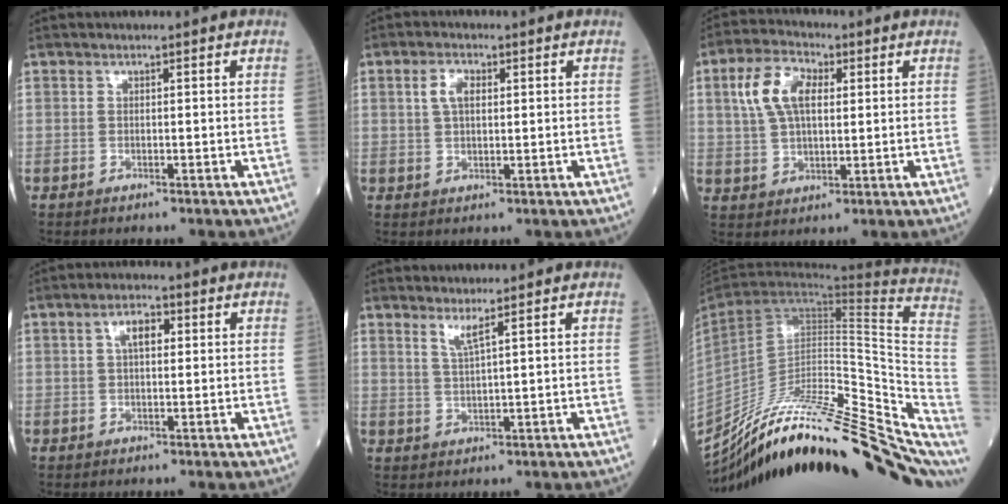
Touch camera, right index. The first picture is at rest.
{"total": 3.5, "force": [1.1, 1.8, 2.8], "torque": [-0.057, 0.008, 0.022]}
{"total": 8.7, "force": [2.6, 4.5, 7.0], "torque": [-0.150, 0.021, 0.049]}
{"total": 3.1, "force": [0.7, 1.3, 2.7], "torque": [-0.051, 0.015, 0.011]}
{"total": 2.3, "force": [1.7, -0.6, 1.5], "torque": [-0.032, -0.013, 0.039]}
{"total": 35.8, "force": [-28.2, 6.7, 21.0], "torque": [-0.227, -0.021, -0.400]}